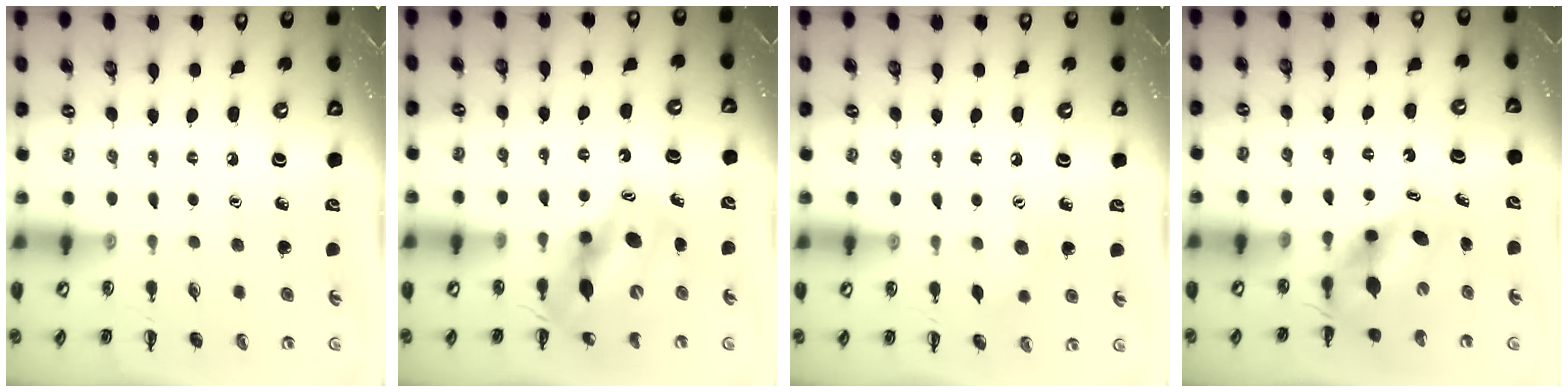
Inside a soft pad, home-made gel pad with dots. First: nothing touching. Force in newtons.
{"total": 12.5, "press": 11.9, "slide": 3.6}
{"total": 6.9, "press": 6.7, "slide": 1.5}
{"total": 5.3, "press": 5.2, "slide": 1.0}